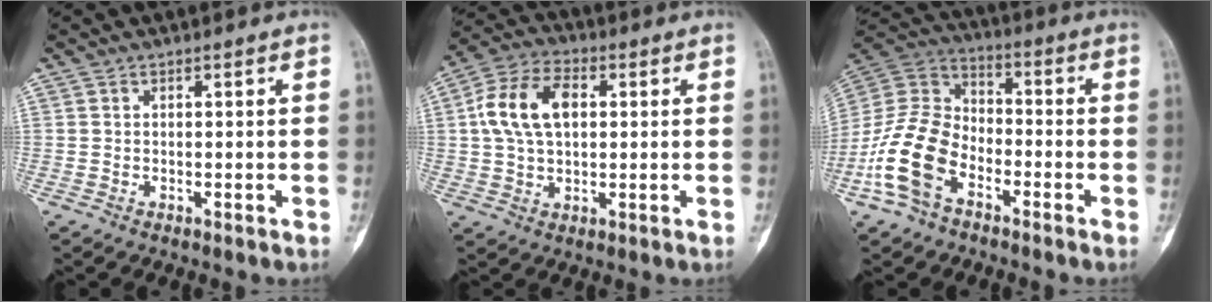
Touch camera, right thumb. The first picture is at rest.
{"total": 11.9, "force": [2.0, 7.4, 9.1], "torque": [-0.171, 0.019, 0.031]}
{"total": 15.2, "force": [-6.7, 9.8, 9.5], "torque": [-0.188, 0.050, -0.141]}